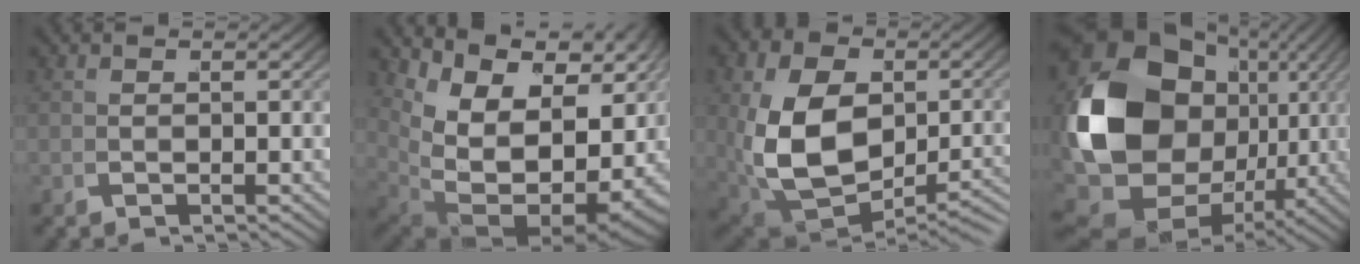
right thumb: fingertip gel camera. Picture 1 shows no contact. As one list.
[{"total": 17.7, "force": [-0.2, 11.3, 13.6], "torque": [-0.248, -0.042, 0.031]}, {"total": 13.0, "force": [-1.3, 9.2, 9.1], "torque": [-0.206, -0.062, 0.017]}, {"total": 20.5, "force": [0.8, 13.9, 15.0], "torque": [-0.325, -0.044, 0.039]}]